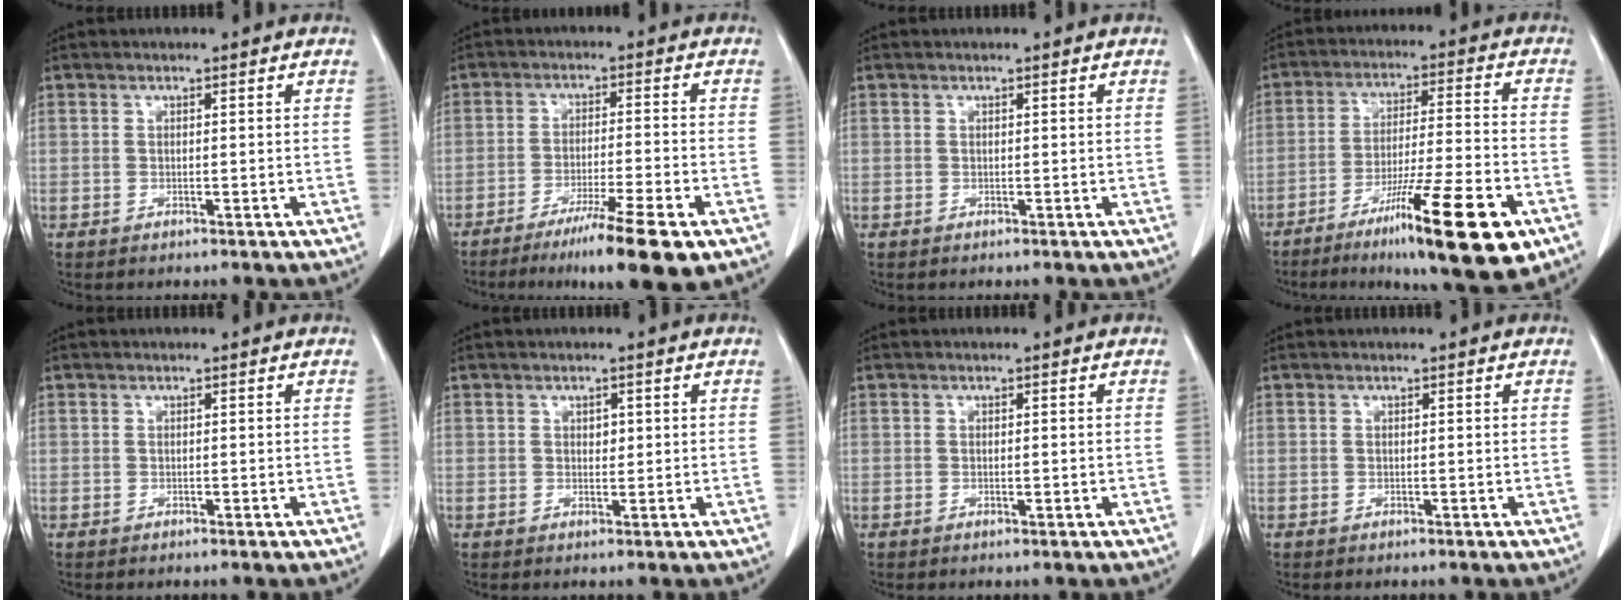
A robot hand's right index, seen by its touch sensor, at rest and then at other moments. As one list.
[{"total": 11.3, "force": [-7.3, -0.2, 8.7], "torque": [-0.133, -0.028, -0.115]}, {"total": 0.0}, {"total": 17.6, "force": [-9.7, 1.1, 14.7], "torque": [-0.208, -0.028, -0.153]}, {"total": 0.0}, {"total": 1.2, "force": [0.3, 0.8, 0.8], "torque": [-0.009, 0.000, 0.004]}, {"total": 0.8, "force": [-0.2, 0.1, 0.8], "torque": [-0.011, -0.002, -0.002]}, {"total": 0.0}]